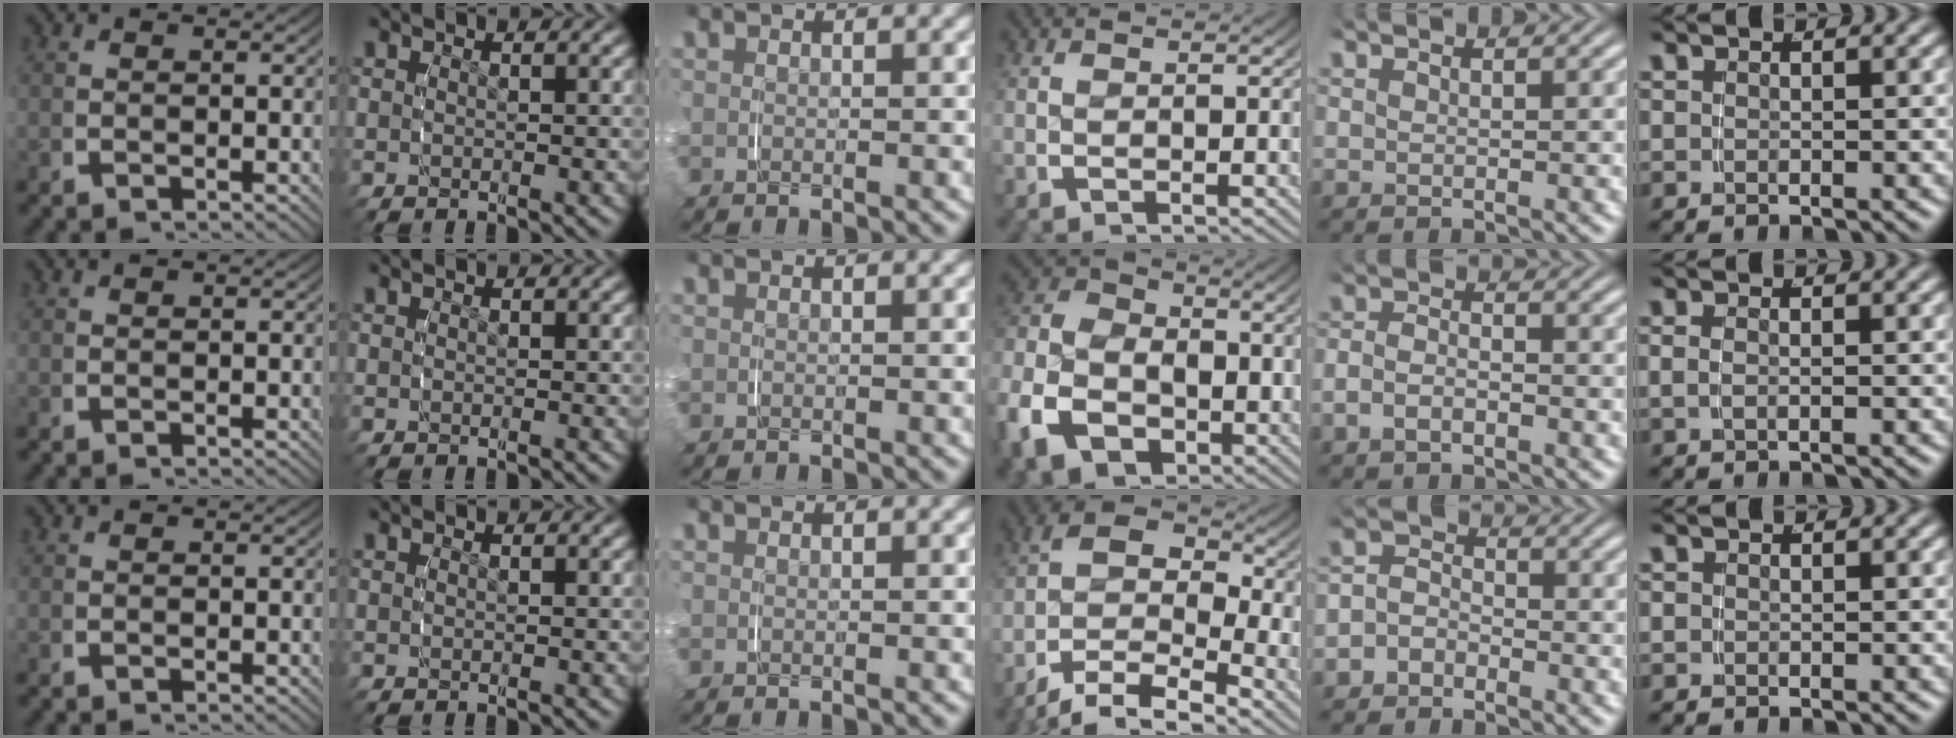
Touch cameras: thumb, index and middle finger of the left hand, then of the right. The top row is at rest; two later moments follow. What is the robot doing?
{"motion": "grasp_and_lifting", "object": "jacket"}